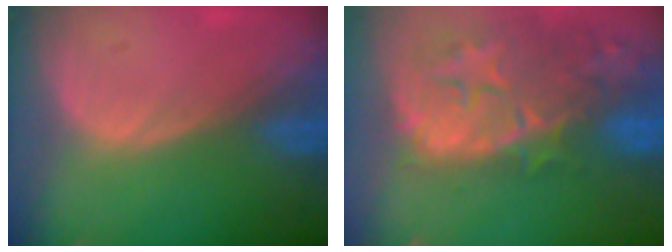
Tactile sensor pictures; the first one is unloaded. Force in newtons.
{"total": 14.7, "press": 11.8, "slide": 8.7}